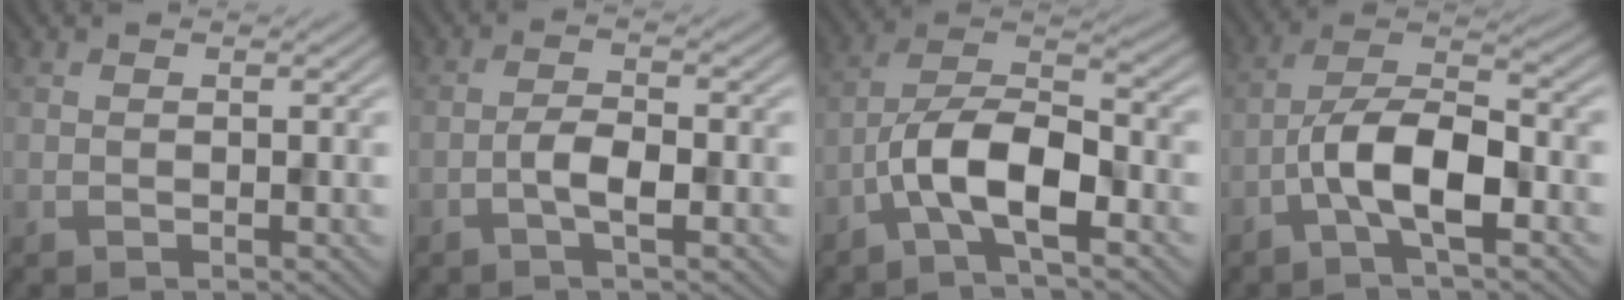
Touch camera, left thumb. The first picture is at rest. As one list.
[{"total": 3.1, "force": [-1.3, 0.9, 2.7], "torque": [-0.054, 0.006, -0.031]}, {"total": 8.7, "force": [-3.9, 3.2, 7.1], "torque": [-0.130, 0.014, -0.087]}, {"total": 8.1, "force": [-3.2, 2.8, 6.9], "torque": [-0.126, 0.016, -0.071]}]